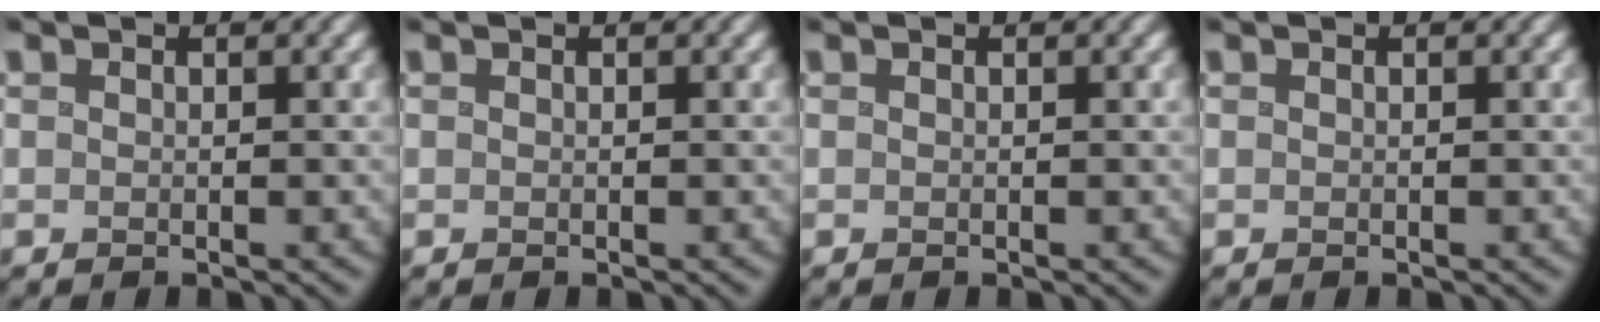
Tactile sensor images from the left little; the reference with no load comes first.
{"total": 0.0}
{"total": 0.0}
{"total": 0.0}